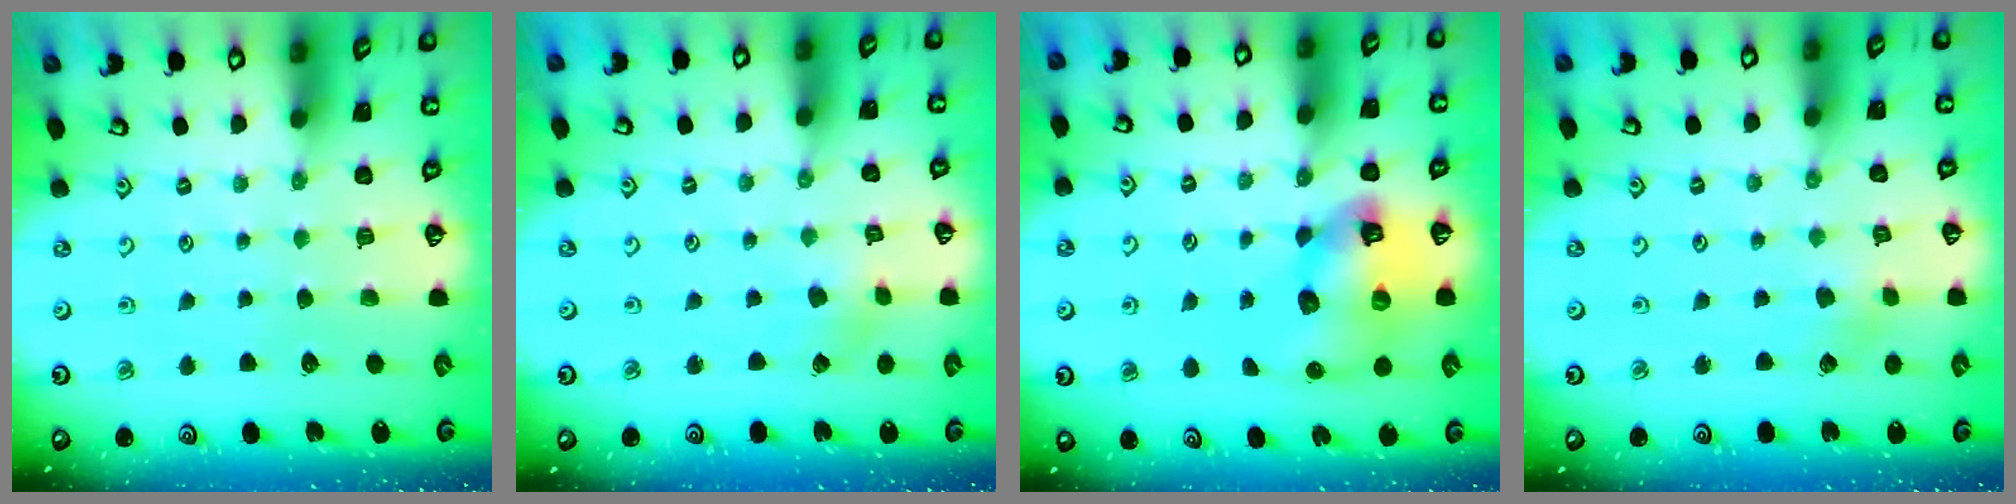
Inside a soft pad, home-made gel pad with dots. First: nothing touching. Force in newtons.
{"total": 2.6, "press": 2.6, "slide": 0.4}
{"total": 12.6, "press": 12.5, "slide": 1.7}
{"total": 2.5, "press": 2.5, "slide": 0.4}